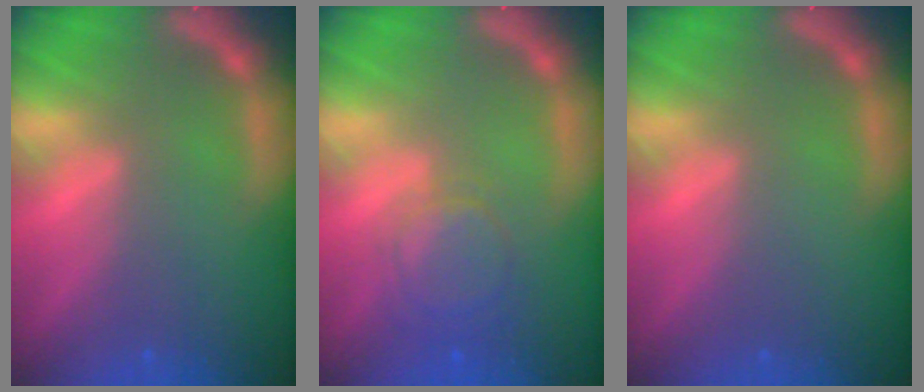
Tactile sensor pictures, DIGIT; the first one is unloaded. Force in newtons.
{"total": 4.5}
{"total": 0.0}